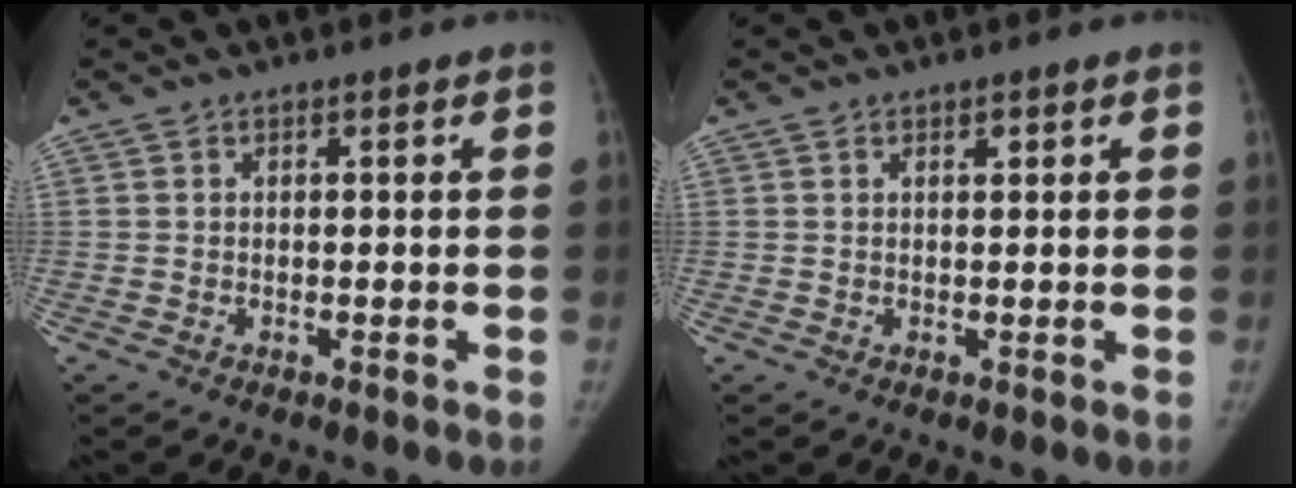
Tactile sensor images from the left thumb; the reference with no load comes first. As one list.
[{"total": 0.9, "force": [0.5, 0.4, 0.6], "torque": [-0.005, -0.002, 0.008]}]